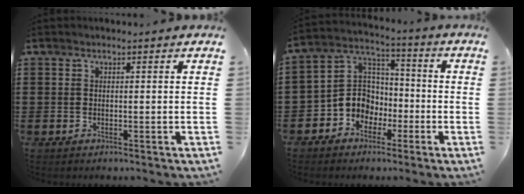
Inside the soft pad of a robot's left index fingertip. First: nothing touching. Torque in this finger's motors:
{"motor_torque": [1.13, 1.01, 0.51, 0.08]}